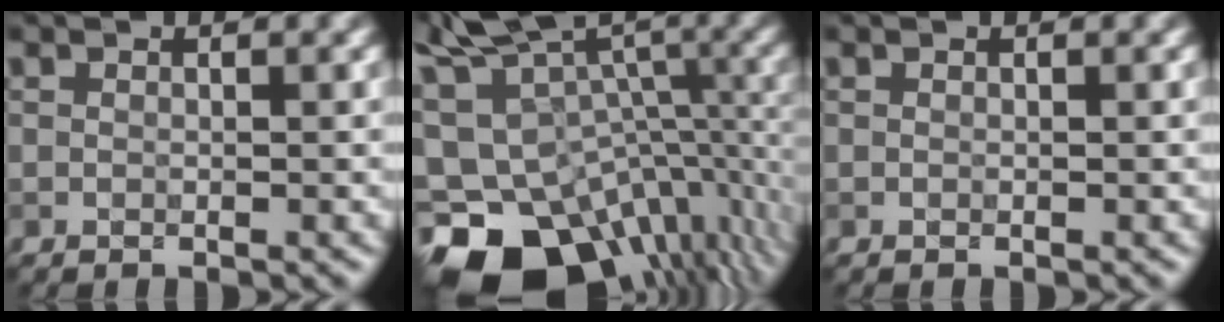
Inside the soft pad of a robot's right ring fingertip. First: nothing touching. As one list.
[{"total": 13.5, "force": [-4.8, 8.6, 9.3], "torque": [-0.170, -0.005, -0.054]}, {"total": 0.0}]